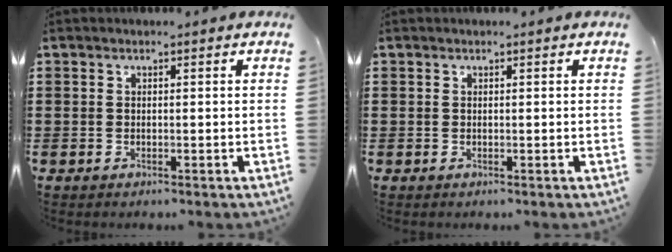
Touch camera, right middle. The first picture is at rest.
{"total": 0.0}